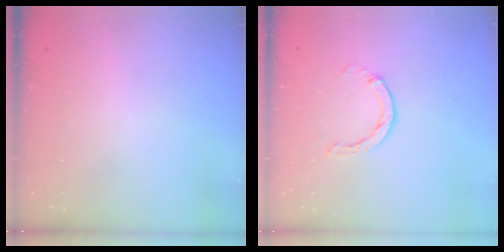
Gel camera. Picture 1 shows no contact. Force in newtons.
{"total": 2.9, "press": 2.9, "slide": 0.4}